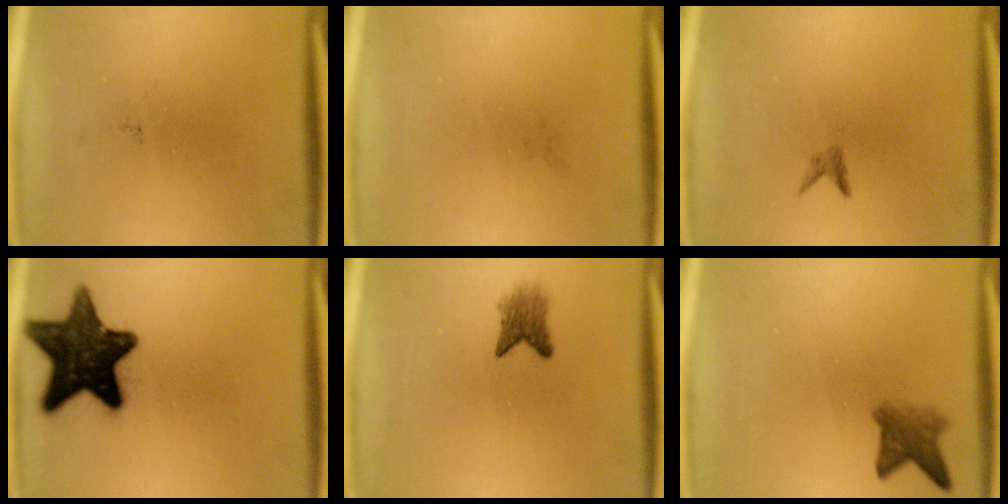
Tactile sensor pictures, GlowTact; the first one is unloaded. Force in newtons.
{"total": 0.0}
{"total": 0.8}
{"total": 16.6}
{"total": 2.9}
{"total": 3.4}